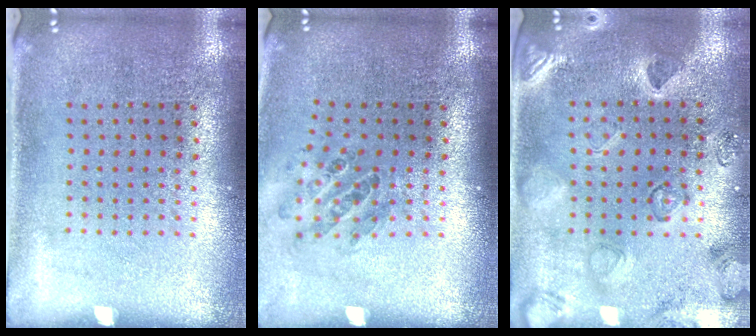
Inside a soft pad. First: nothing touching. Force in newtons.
{"total": 0.9, "press": 0.9, "slide": 0.2}
{"total": 2.3, "press": 2.1, "slide": 1.0}